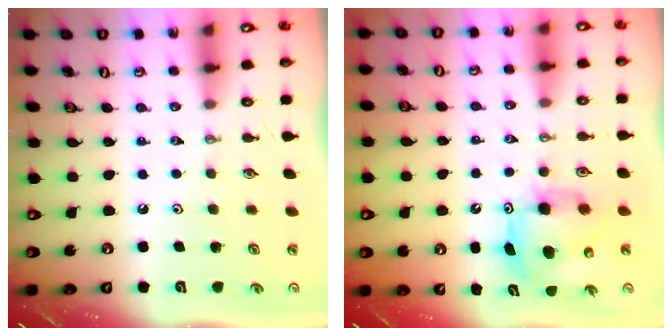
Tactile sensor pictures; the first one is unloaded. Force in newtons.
{"total": 8.5, "press": 8.5, "slide": 0.5}